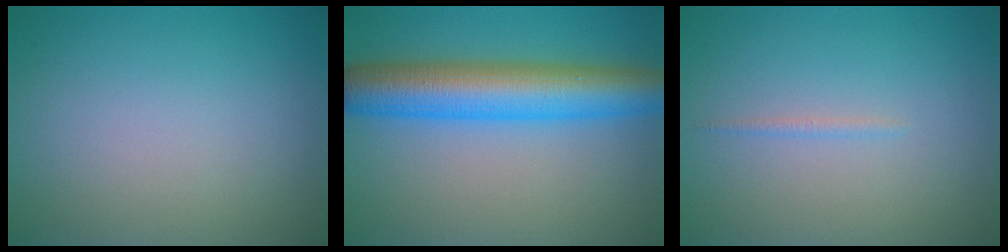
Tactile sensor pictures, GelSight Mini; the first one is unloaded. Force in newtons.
{"total": 8.5, "press": 8.5, "slide": 0.1}
{"total": 0.6, "press": 0.6, "slide": 0.1}